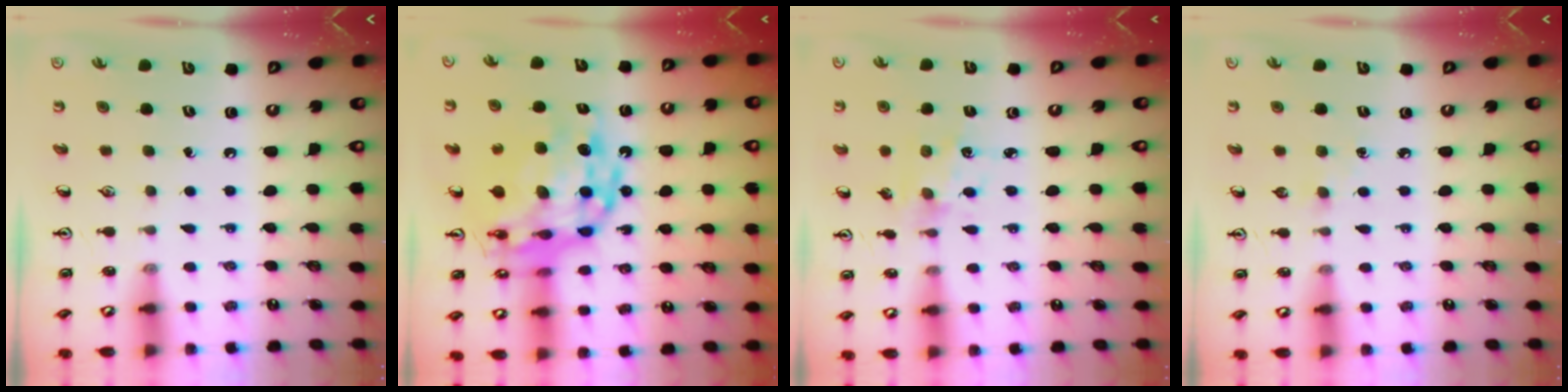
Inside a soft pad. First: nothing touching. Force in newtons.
{"total": 19.5, "press": 19.4, "slide": 1.8}
{"total": 2.5, "press": 2.4, "slide": 0.7}
{"total": 2.7, "press": 2.7, "slide": 0.4}